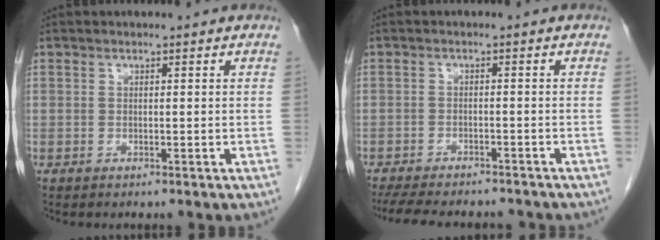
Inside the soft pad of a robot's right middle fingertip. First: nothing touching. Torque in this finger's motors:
{"motor_torque": [1.07, -1.07, 0.10, 0.04]}